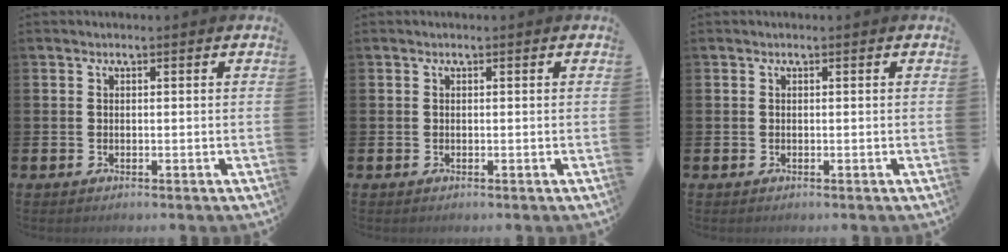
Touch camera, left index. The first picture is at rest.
{"total": 0.0}
{"total": 0.0}